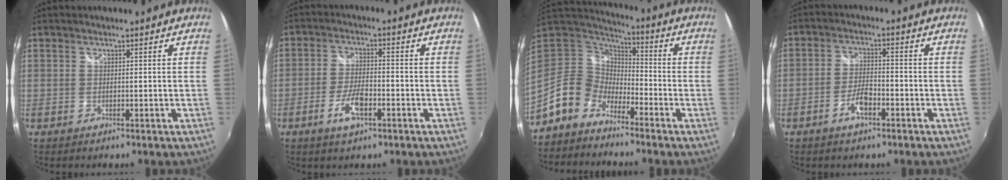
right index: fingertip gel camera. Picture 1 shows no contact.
{"total": 6.4, "force": [-3.1, 2.2, 5.2], "torque": [-0.111, -0.003, -0.057]}
{"total": 10.8, "force": [-7.2, 7.2, 3.8], "torque": [-0.086, 0.018, -0.144]}
{"total": 4.9, "force": [-2.8, 1.6, 3.6], "torque": [-0.081, 0.003, -0.050]}